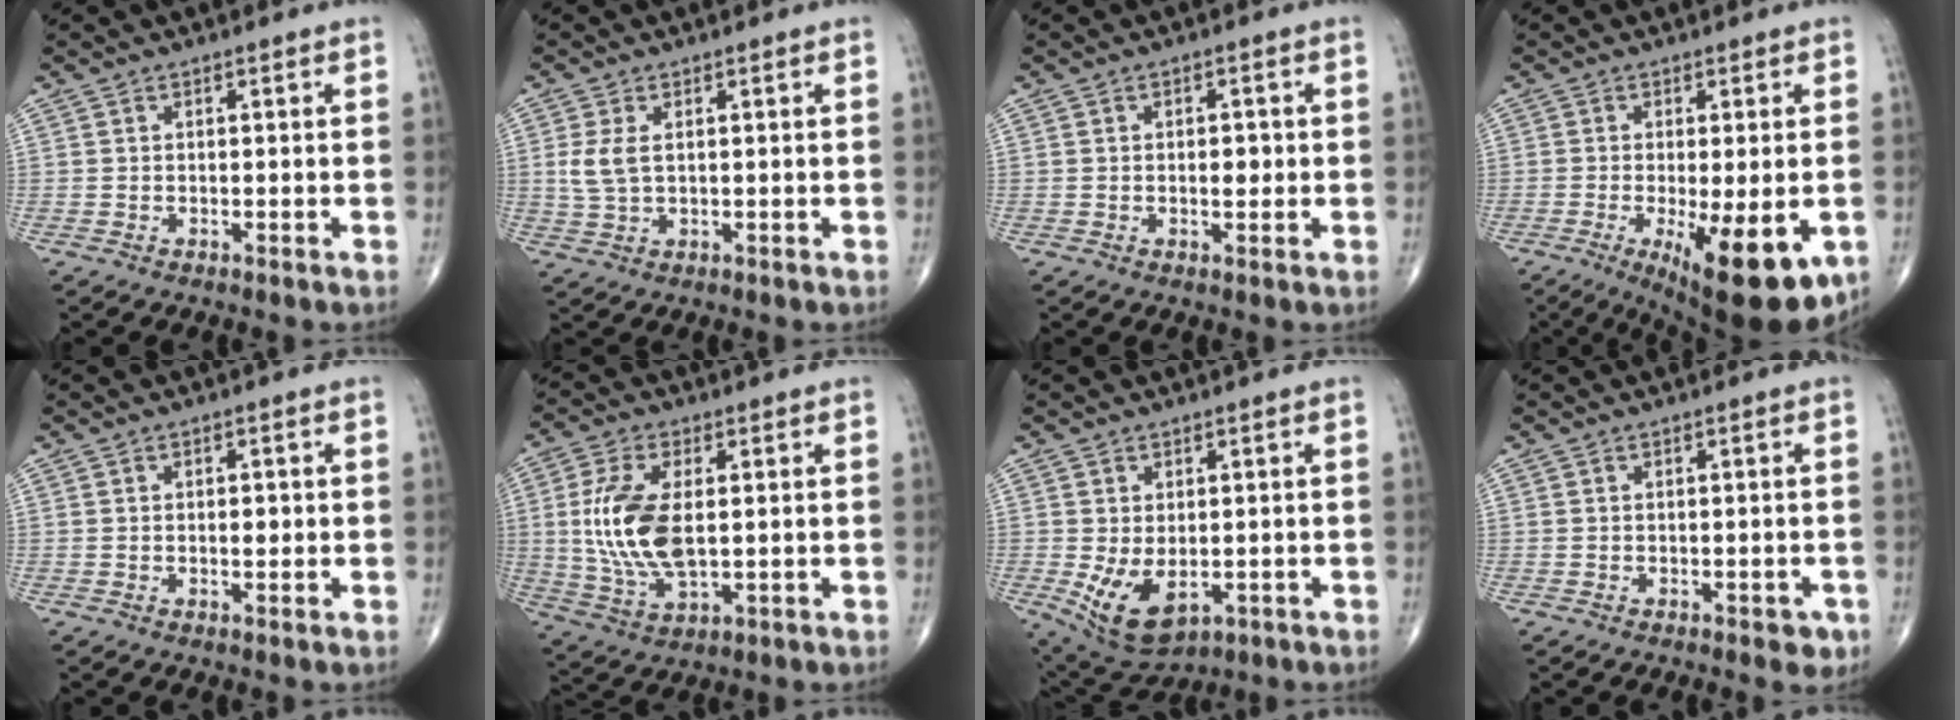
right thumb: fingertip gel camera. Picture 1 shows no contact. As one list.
[{"total": 4.3, "force": [0.8, 2.4, 3.5], "torque": [-0.084, 0.000, 0.020]}, {"total": 2.8, "force": [0.0, 1.4, 2.4], "torque": [-0.029, 0.000, 0.000]}, {"total": 15.1, "force": [-5.1, 5.0, 13.3], "torque": [-0.168, -0.020, -0.062]}, {"total": 1.9, "force": [0.0, 0.9, 1.7], "torque": [-0.024, 0.000, 0.000]}, {"total": 13.4, "force": [1.0, 6.6, 11.6], "torque": [-0.245, -0.010, 0.027]}, {"total": 9.0, "force": [-1.7, 5.3, 7.0], "torque": [-0.118, -0.014, -0.009]}, {"total": 2.5, "force": [-1.2, 1.3, 1.8], "torque": [-0.009, 0.006, -0.011]}]